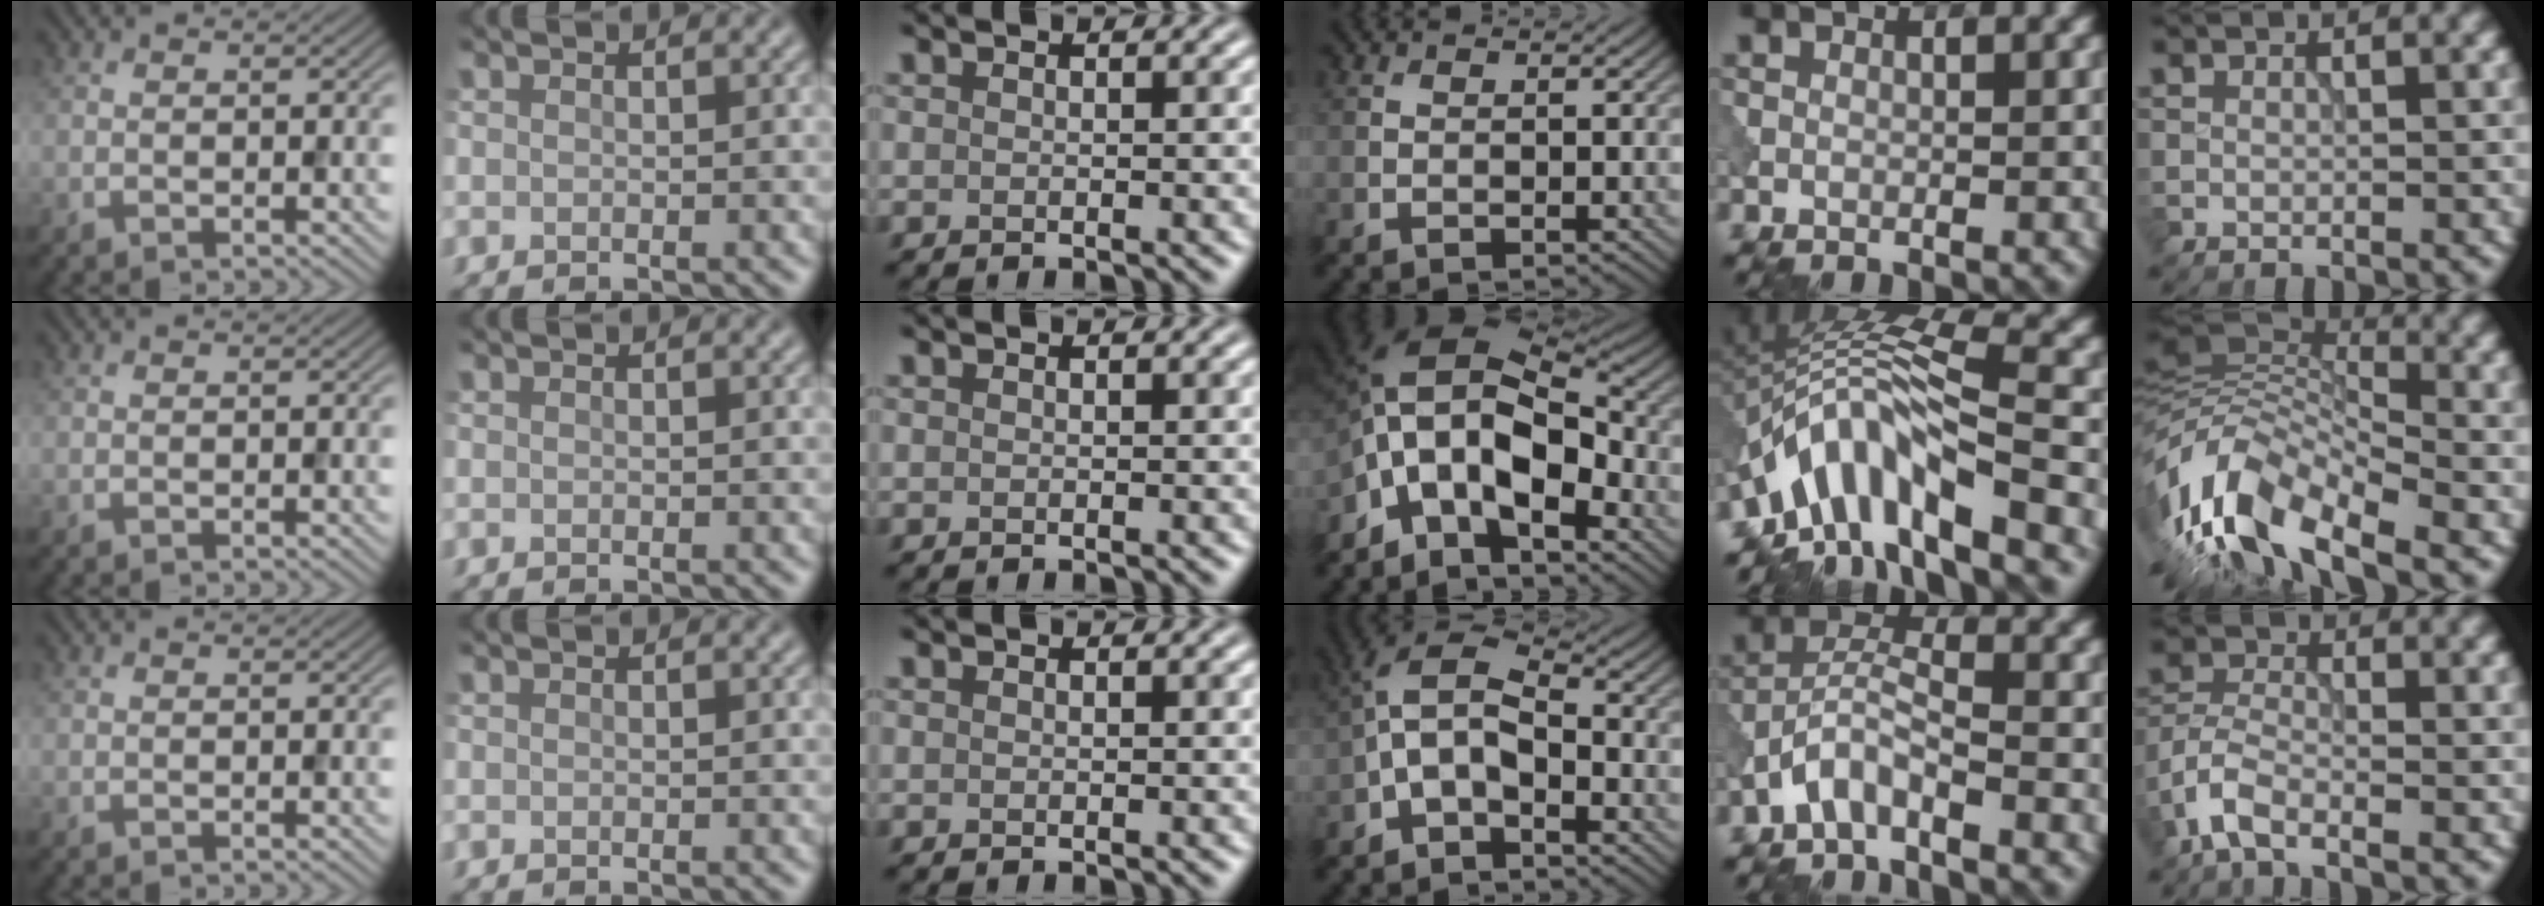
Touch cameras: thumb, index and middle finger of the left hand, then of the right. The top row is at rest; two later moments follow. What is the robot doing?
{"motion": "dispense", "object": "pipette"}